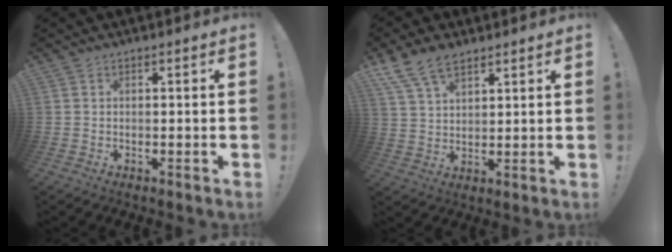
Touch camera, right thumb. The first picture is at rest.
{"total": 9.6, "force": [6.8, 5.0, 4.6], "torque": [-0.094, -0.026, 0.134]}